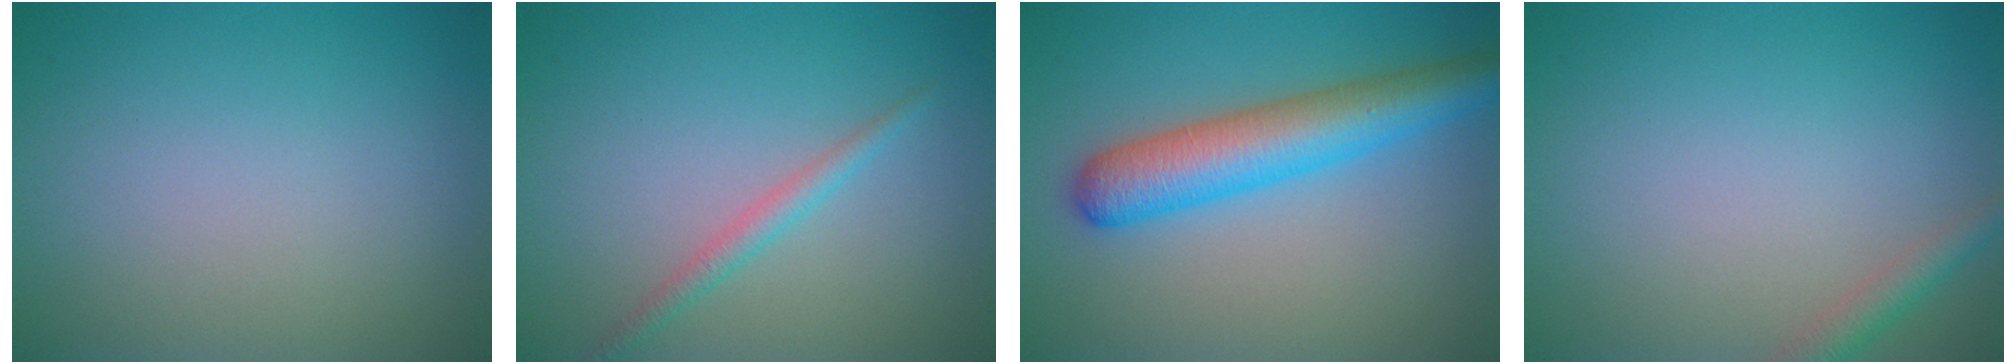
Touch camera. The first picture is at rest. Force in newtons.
{"total": 1.6, "press": 1.6, "slide": 0.1}
{"total": 6.3, "press": 6.3, "slide": 0.2}
{"total": 1.9, "press": 1.9, "slide": 0.1}